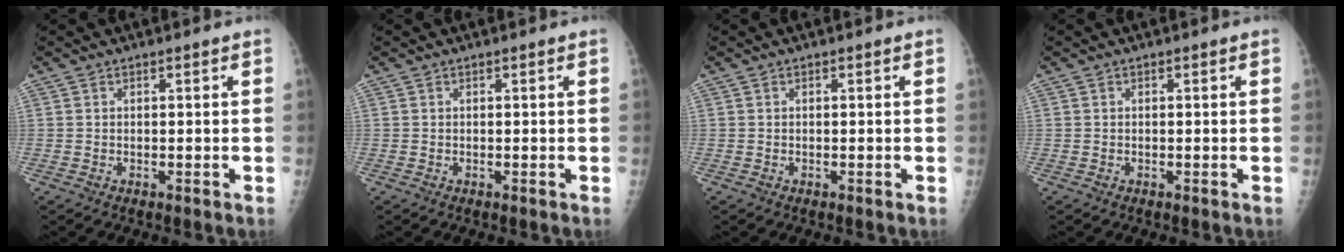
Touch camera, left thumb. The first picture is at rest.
{"total": 0.0}
{"total": 0.0}
{"total": 0.0}